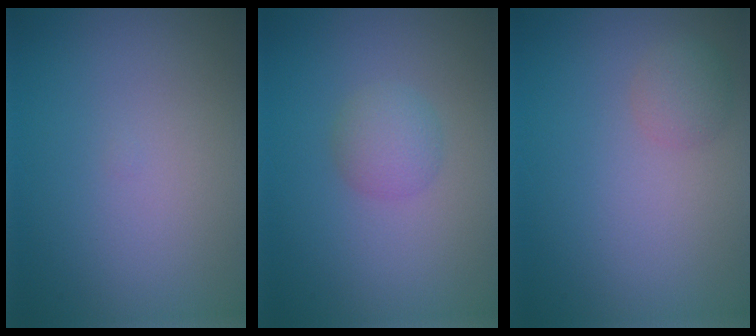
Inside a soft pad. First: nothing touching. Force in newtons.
{"total": 2.0, "press": 2.0, "slide": 0.1}
{"total": 1.5, "press": 1.5, "slide": 0.0}